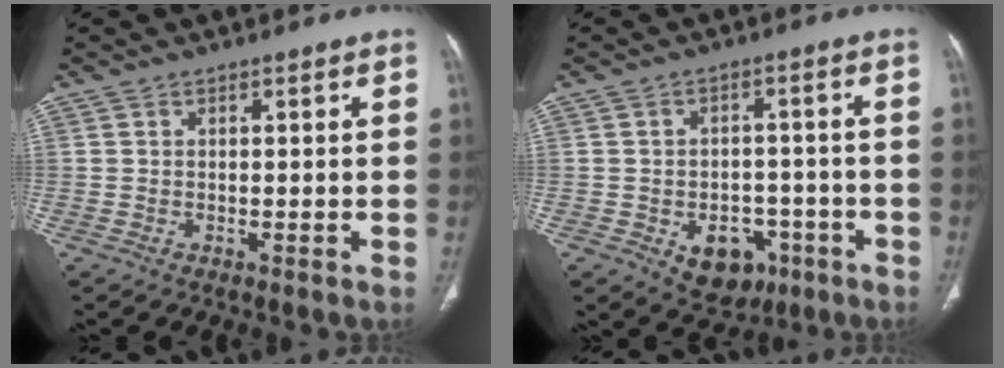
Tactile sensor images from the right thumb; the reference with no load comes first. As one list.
[{"total": 9.1, "force": [-3.8, 6.5, 5.0], "torque": [-0.036, 0.024, -0.041]}]